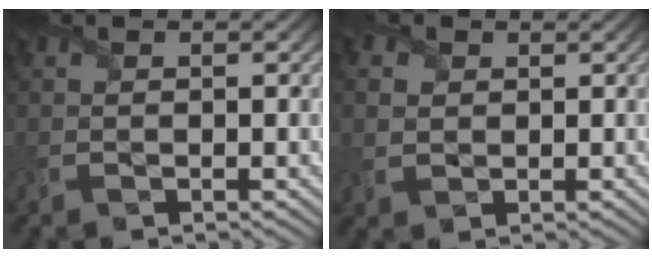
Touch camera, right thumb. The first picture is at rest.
{"total": 2.3, "force": [0.8, 1.9, 1.1], "torque": [-0.041, 0.000, 0.014]}